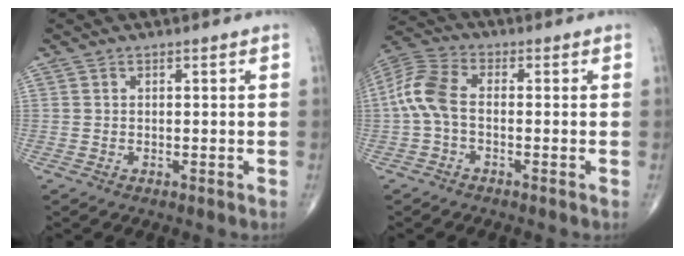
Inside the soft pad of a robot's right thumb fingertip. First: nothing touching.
{"total": 8.0, "force": [-0.7, 4.5, 6.7], "torque": [-0.153, 0.023, -0.026]}